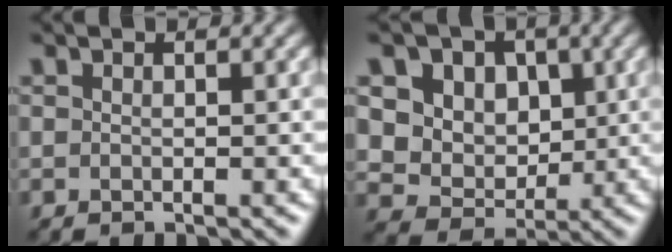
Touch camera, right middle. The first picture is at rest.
{"total": 8.6, "force": [3.5, 6.8, 4.0], "torque": [-0.074, 0.007, 0.055]}